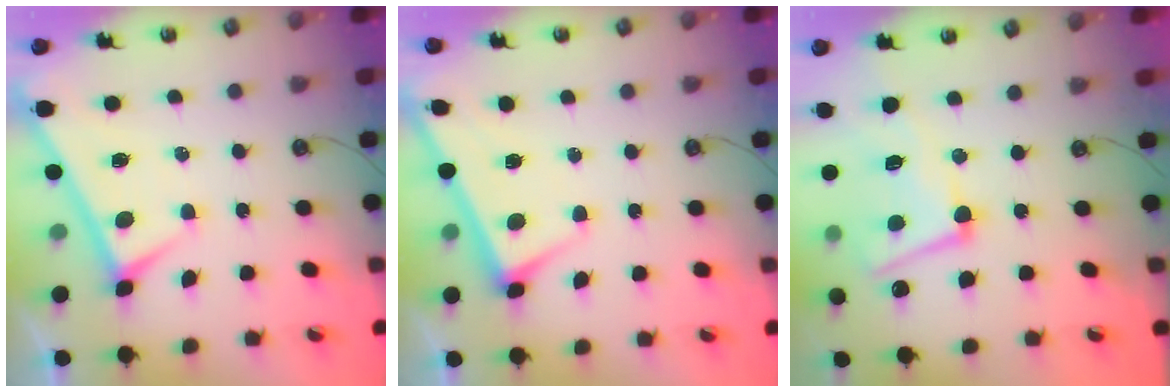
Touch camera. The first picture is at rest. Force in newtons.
{"total": 2.8, "press": 2.8, "slide": 0.3}
{"total": 10.6, "press": 10.4, "slide": 1.8}